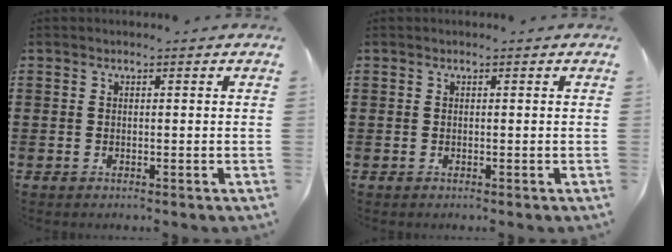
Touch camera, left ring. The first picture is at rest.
{"total": 0.0}